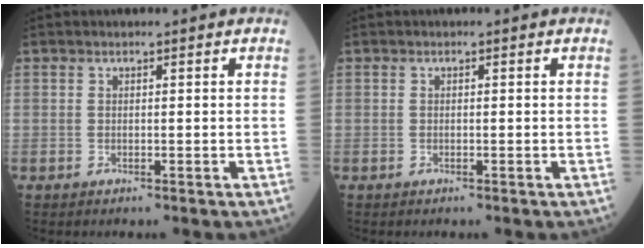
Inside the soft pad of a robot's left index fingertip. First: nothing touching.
{"total": 0.0}